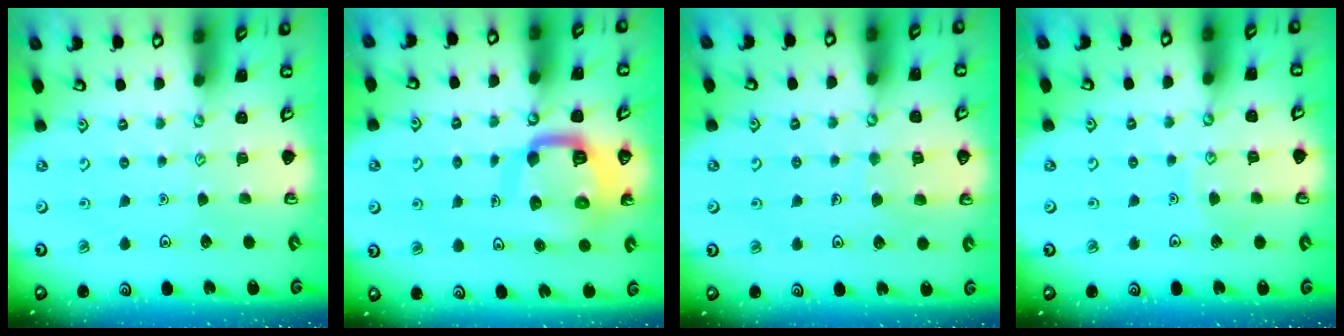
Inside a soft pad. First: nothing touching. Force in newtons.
{"total": 12.5, "press": 12.4, "slide": 1.5}
{"total": 4.9, "press": 4.9, "slide": 0.4}
{"total": 3.7, "press": 3.7, "slide": 0.3}